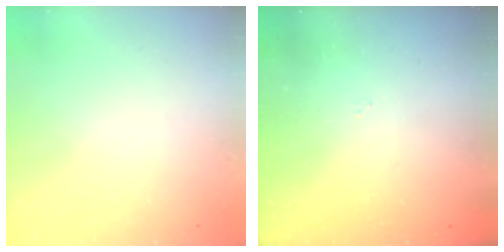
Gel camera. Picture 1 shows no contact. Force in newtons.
{"total": 2.7, "press": 2.7, "slide": 0.4}